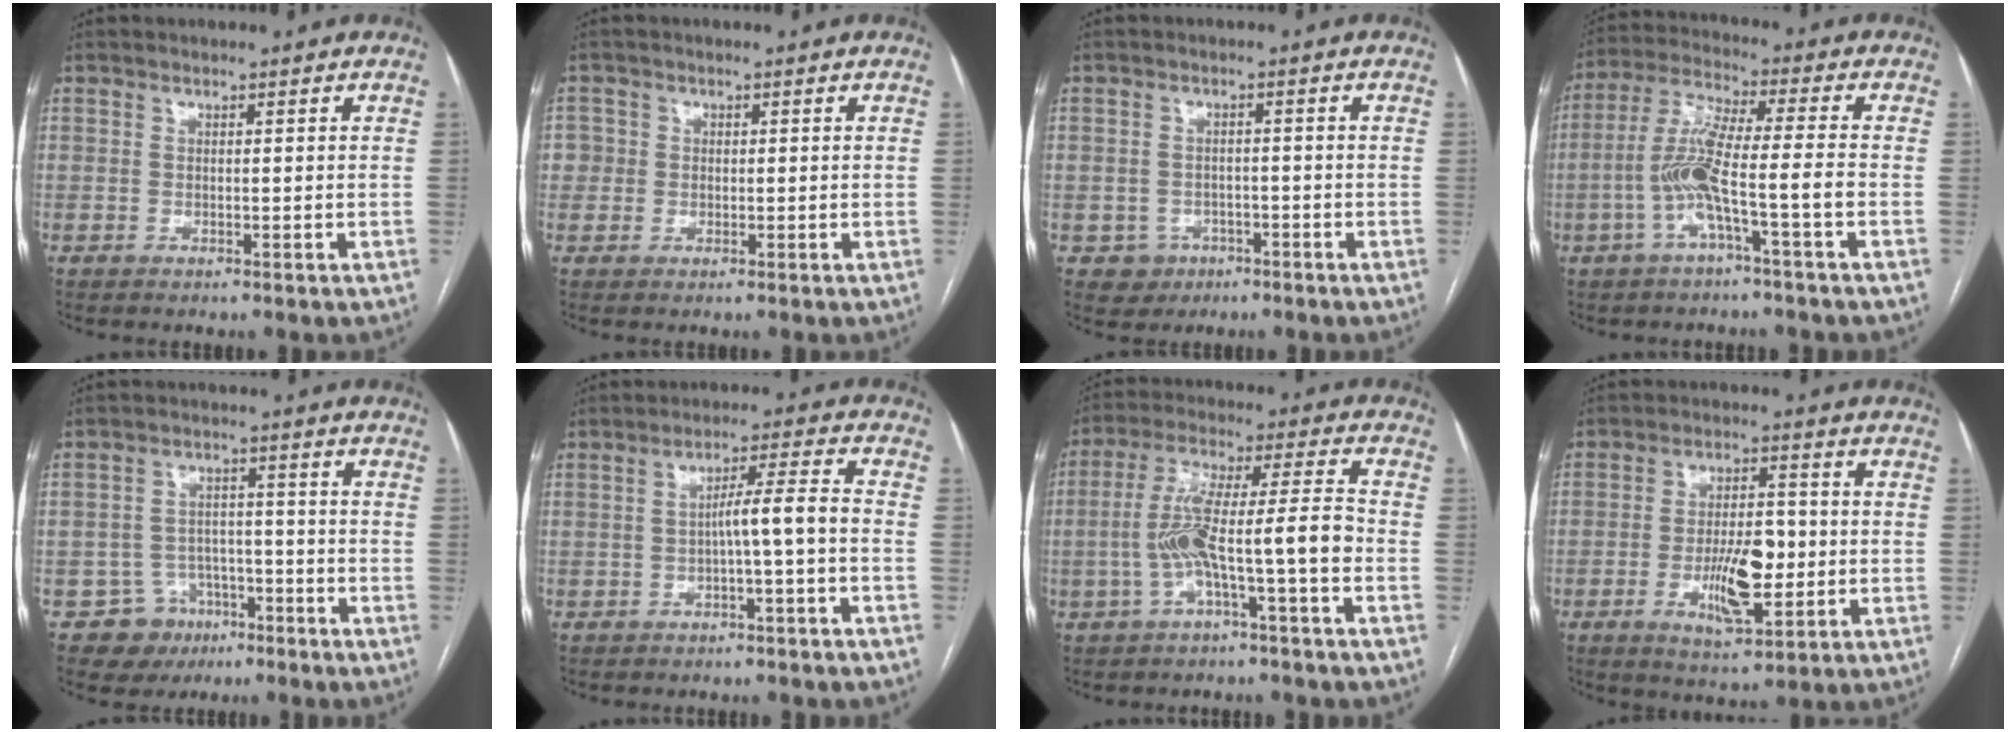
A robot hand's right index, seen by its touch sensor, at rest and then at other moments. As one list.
[{"total": 2.8, "force": [0.1, 2.8, 0.1], "torque": [0.013, 0.010, 0.002]}, {"total": 3.7, "force": [-1.7, 3.2, 0.0], "torque": [0.009, 0.014, -0.021]}, {"total": 9.3, "force": [-3.1, -0.2, 8.7], "torque": [-0.181, 0.018, -0.062]}, {"total": 6.7, "force": [-3.9, 5.5, 0.4], "torque": [0.004, 0.013, -0.054]}, {"total": 5.3, "force": [-1.5, -0.4, 5.1], "torque": [-0.078, 0.019, -0.020]}, {"total": 10.8, "force": [-3.1, 0.3, 10.3], "torque": [-0.197, 0.034, -0.055]}, {"total": 9.3, "force": [-2.0, 3.2, 8.5], "torque": [-0.152, 0.001, -0.029]}]